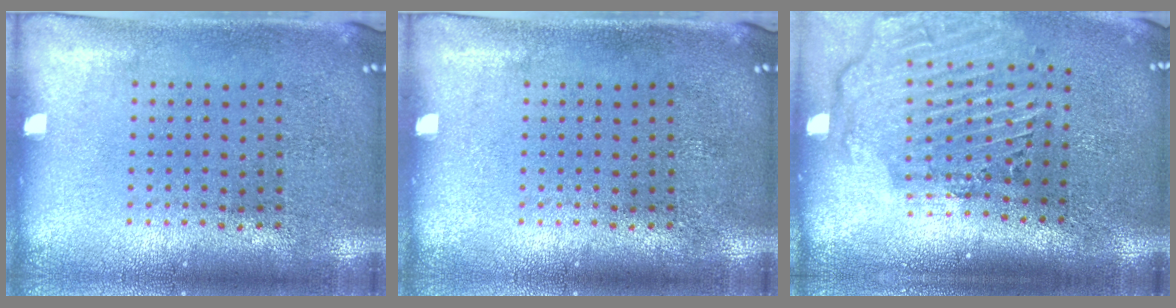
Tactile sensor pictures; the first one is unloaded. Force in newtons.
{"total": 0.0}
{"total": 2.9, "press": 2.4, "slide": 1.7}